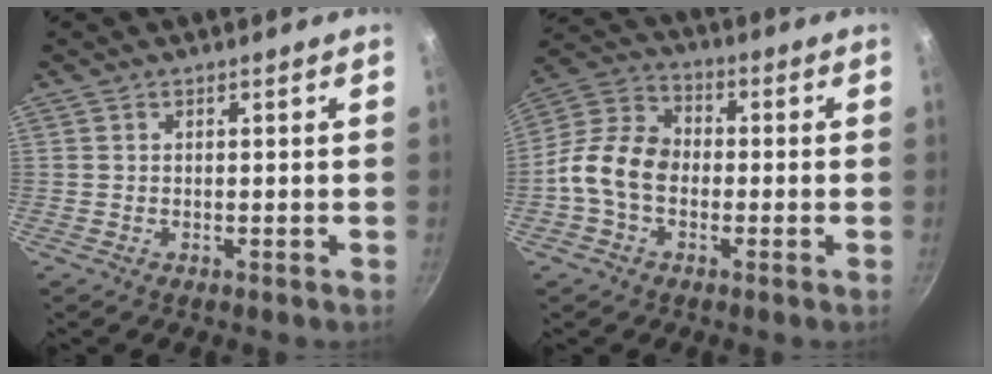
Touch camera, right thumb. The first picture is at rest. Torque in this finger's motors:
{"motor_torque": [1.83, 1.62, 0.89, -1.11, 0.44]}